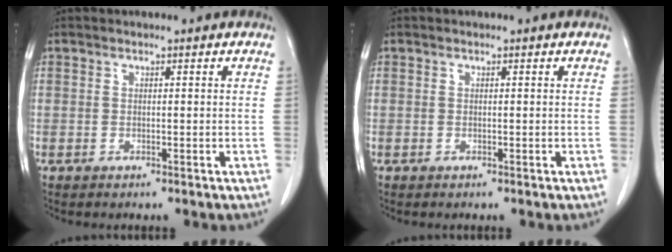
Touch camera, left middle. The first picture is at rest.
{"total": 0.0}